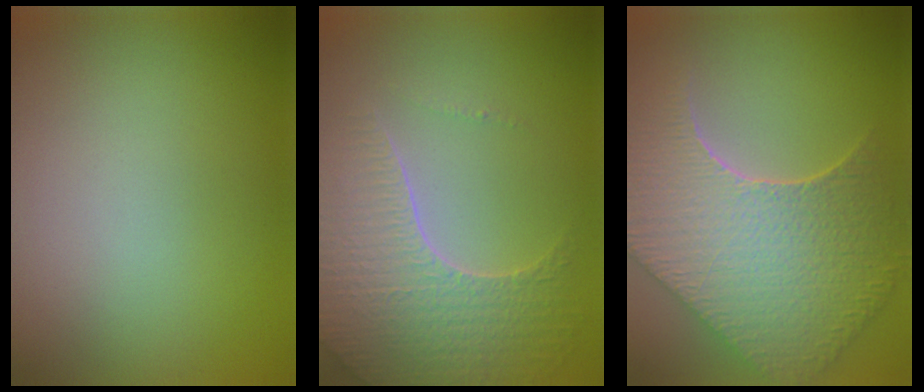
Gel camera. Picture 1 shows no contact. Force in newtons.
{"total": 5.3, "press": 4.5, "slide": 2.8}
{"total": 9.7, "press": 7.1, "slide": 6.6}